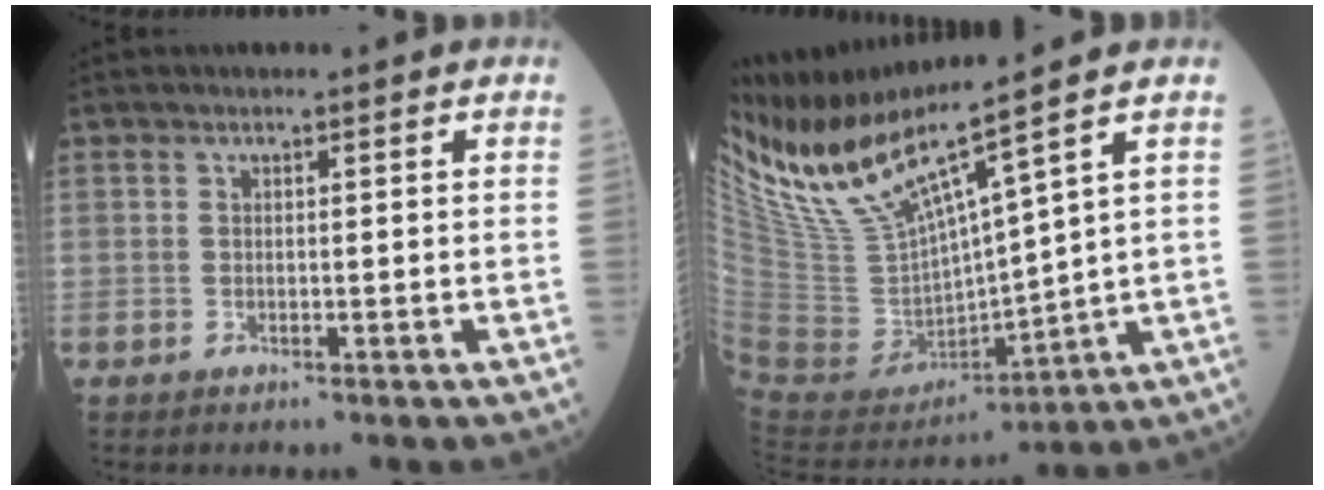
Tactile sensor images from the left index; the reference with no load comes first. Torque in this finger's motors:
{"motor_torque": [0.81, -1.32, 0.60, 0.15]}